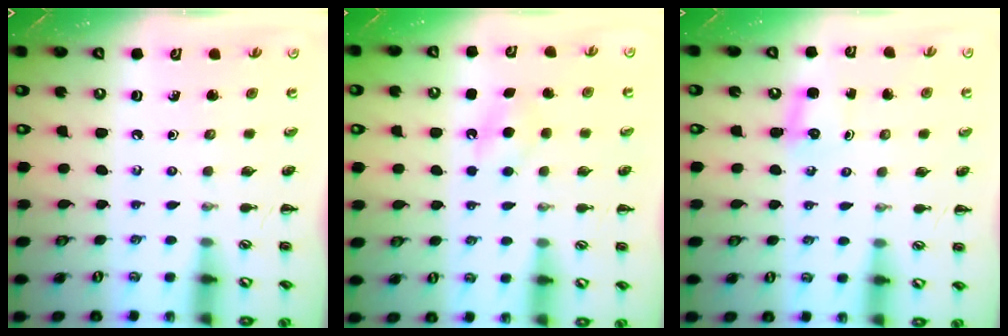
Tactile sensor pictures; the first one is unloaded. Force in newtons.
{"total": 6.6, "press": 6.5, "slide": 1.3}
{"total": 2.6, "press": 2.5, "slide": 0.7}